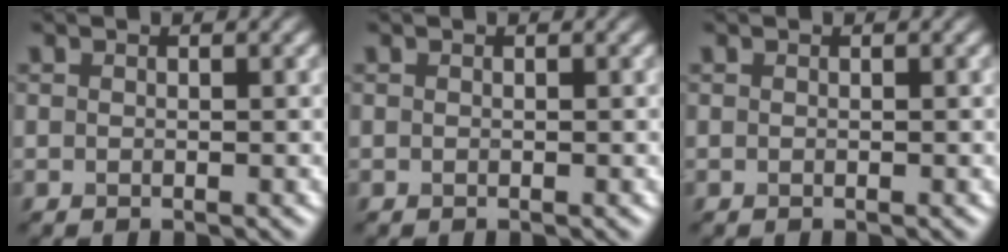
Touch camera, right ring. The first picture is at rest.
{"total": 0.0}
{"total": 0.0}